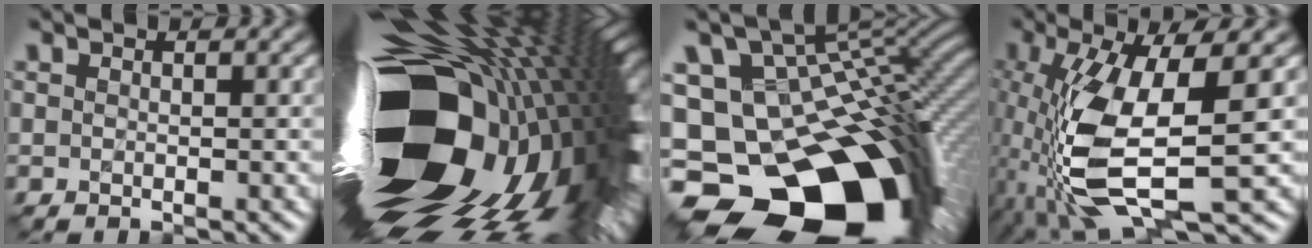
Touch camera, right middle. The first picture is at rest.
{"total": 21.1, "force": [-4.3, 10.5, 17.8], "torque": [-0.328, -0.053, -0.061]}
{"total": 18.3, "force": [-6.8, 11.2, 12.8], "torque": [-0.221, -0.019, -0.090]}
{"total": 9.5, "force": [-2.3, 2.5, 8.9], "torque": [-0.212, -0.006, -0.045]}